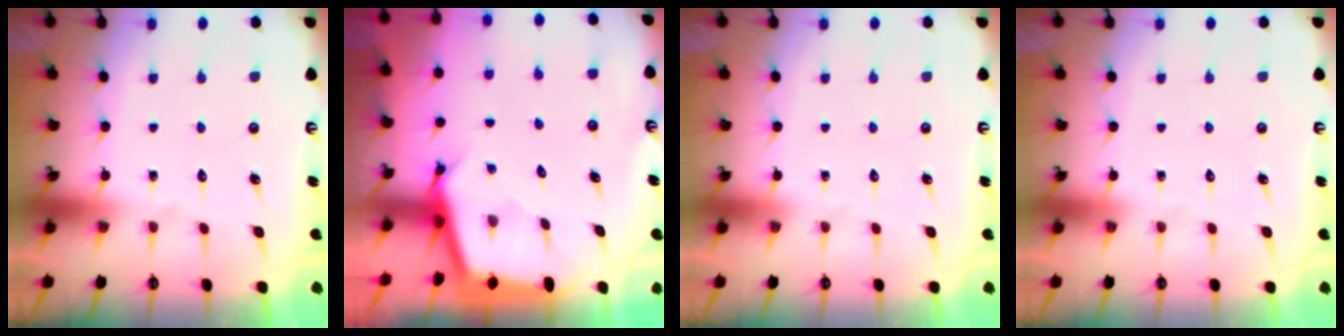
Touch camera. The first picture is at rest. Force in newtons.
{"total": 2.7, "press": 2.7, "slide": 0.1}
{"total": 0.0}
{"total": 0.0}